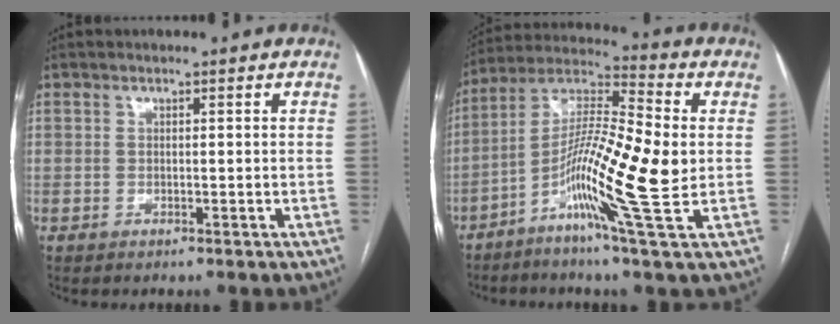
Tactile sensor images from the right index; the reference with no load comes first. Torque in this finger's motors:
{"motor_torque": [1.39, -0.75, 0.66, 0.21]}